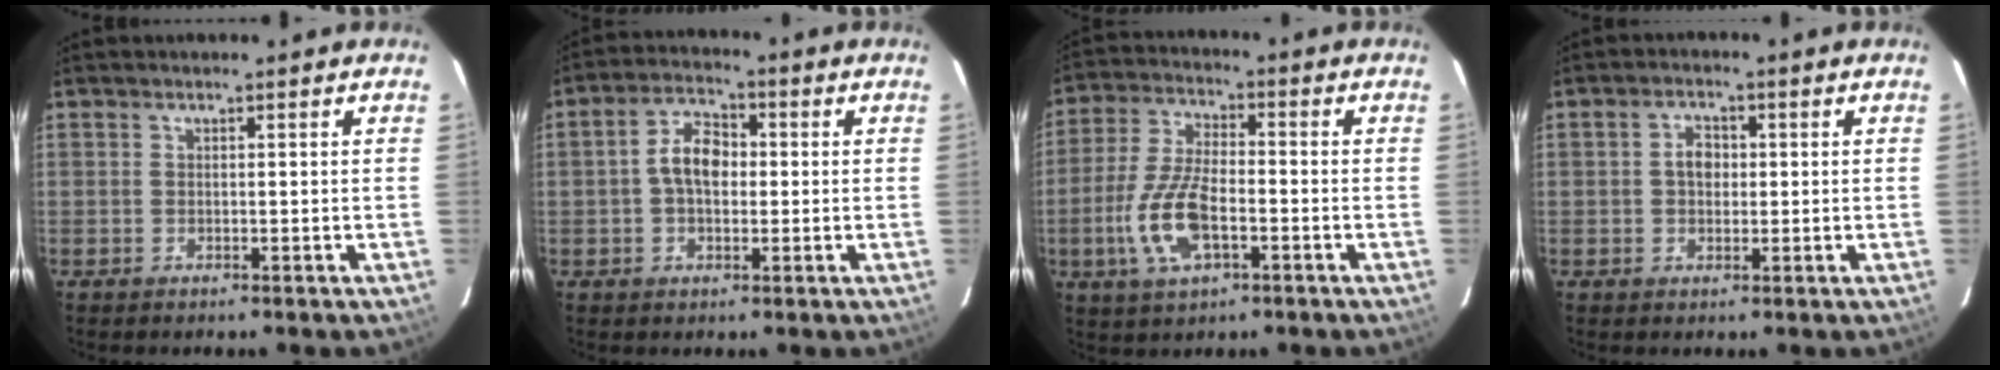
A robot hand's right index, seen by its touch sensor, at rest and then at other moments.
{"total": 6.5, "force": [-0.1, 4.0, 5.1], "torque": [-0.095, 0.020, -0.003]}
{"total": 11.8, "force": [-3.8, 4.9, 10.1], "torque": [-0.218, -0.002, -0.073]}
{"total": 3.3, "force": [0.1, 2.5, 2.1], "torque": [-0.034, 0.010, 0.002]}